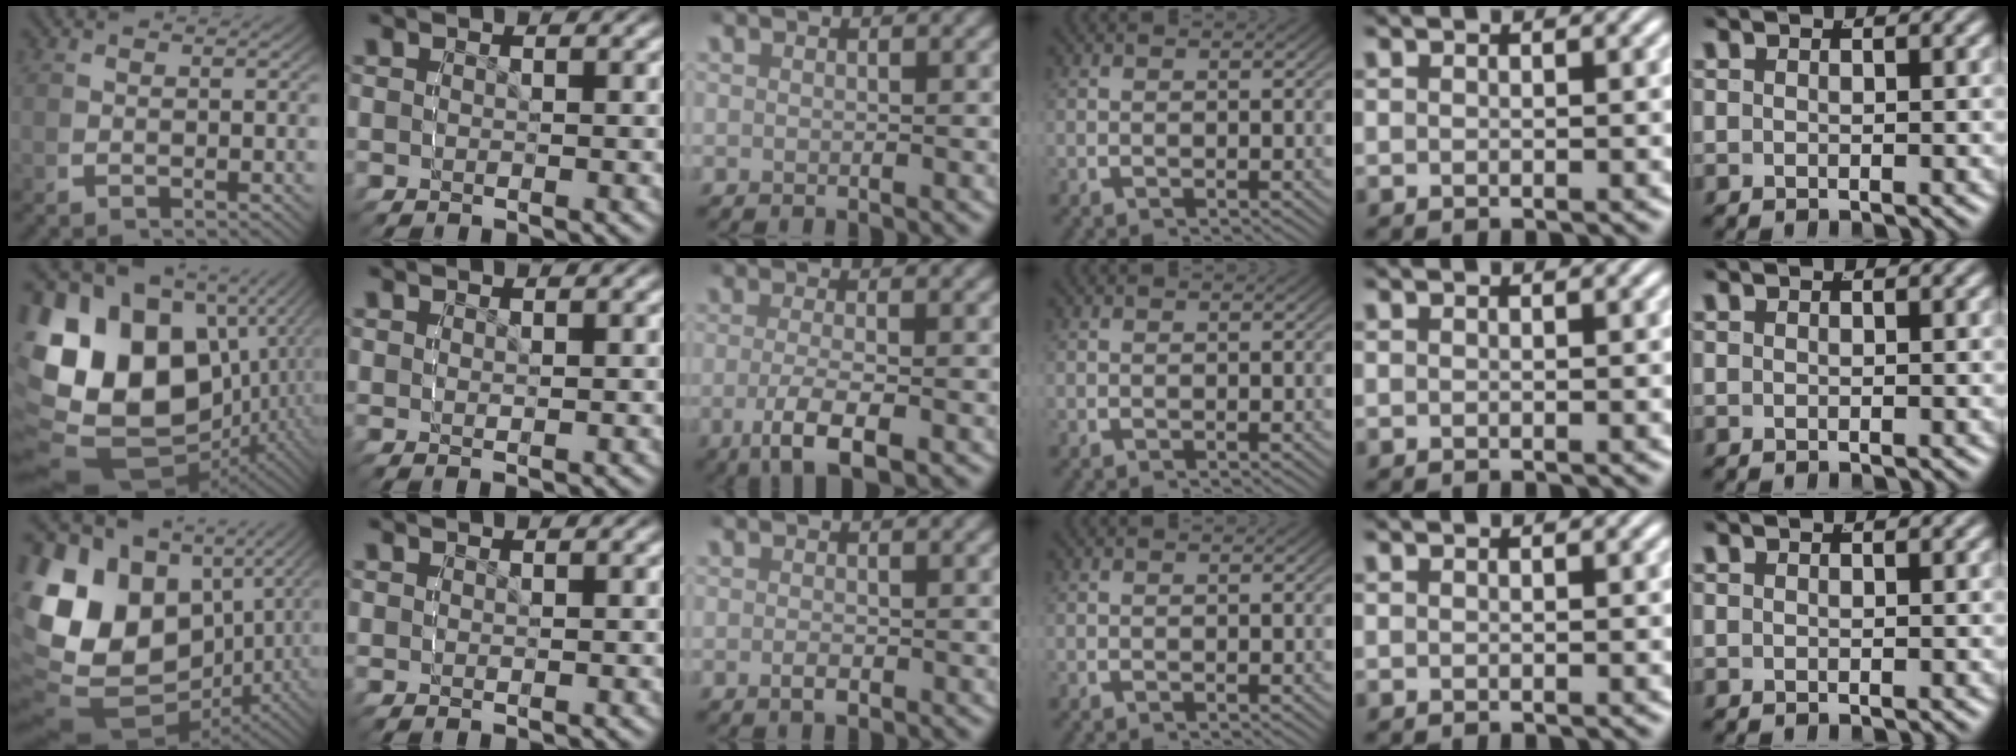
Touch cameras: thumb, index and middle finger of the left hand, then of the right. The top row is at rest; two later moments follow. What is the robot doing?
{"motion": "grasp_and_lifting", "object": "cloth"}